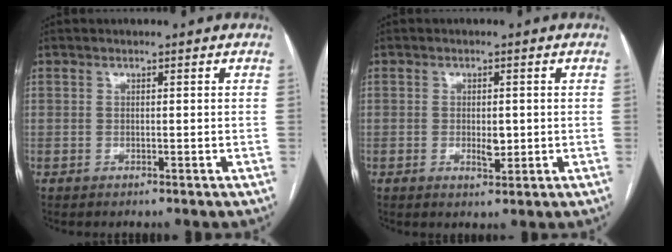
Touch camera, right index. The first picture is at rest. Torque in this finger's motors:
{"motor_torque": [-0.01, 0.04, 0.02, 0.01]}